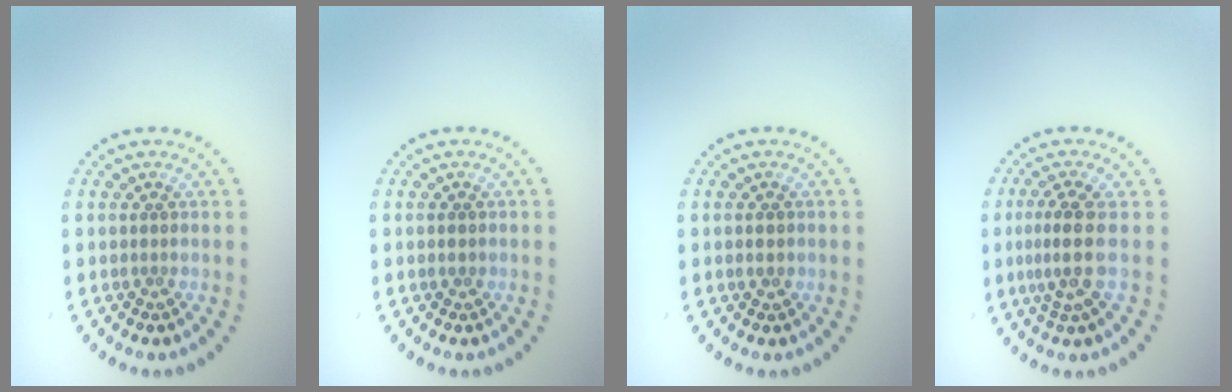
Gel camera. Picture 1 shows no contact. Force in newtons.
{"total": 0.7, "press": 0.7, "slide": 0.1}
{"total": 1.2, "press": 1.2, "slide": 0.1}
{"total": 3.0, "press": 2.3, "slide": 1.9}